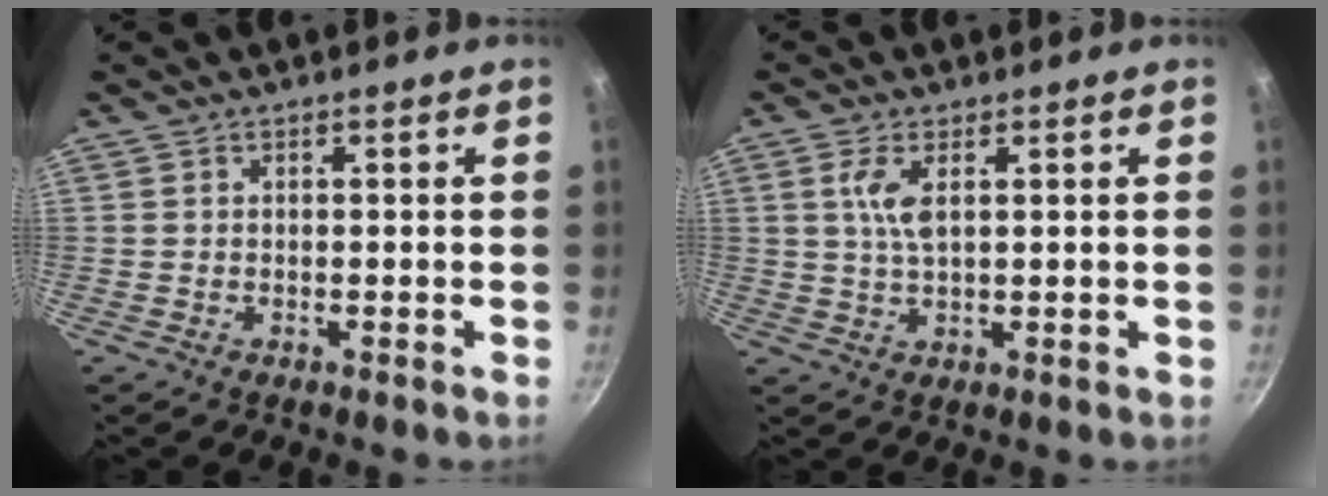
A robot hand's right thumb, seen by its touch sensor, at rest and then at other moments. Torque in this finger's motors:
{"motor_torque": [1.29, 3.72, 0.01, -0.03, 0.04]}